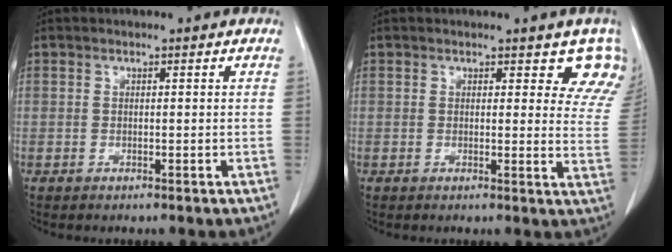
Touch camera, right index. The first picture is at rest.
{"total": 6.4, "force": [5.2, 2.7, 2.6], "torque": [-0.002, -0.022, 0.030]}